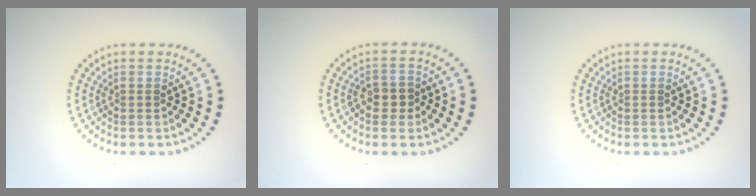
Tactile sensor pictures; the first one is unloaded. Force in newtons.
{"total": 1.6, "press": 1.5, "slide": 0.4}
{"total": 0.0}